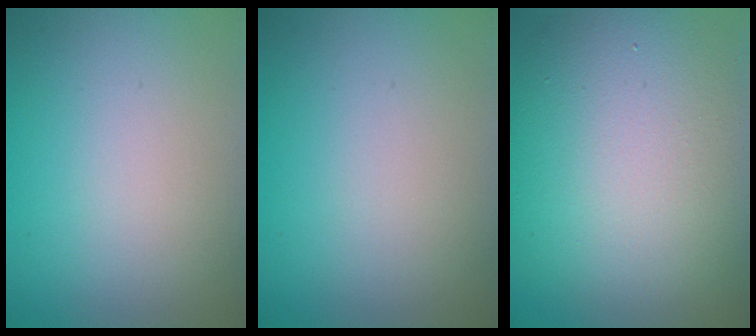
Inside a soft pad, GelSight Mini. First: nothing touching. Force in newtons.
{"total": 0.0}
{"total": 13.6, "press": 13.6, "slide": 0.9}